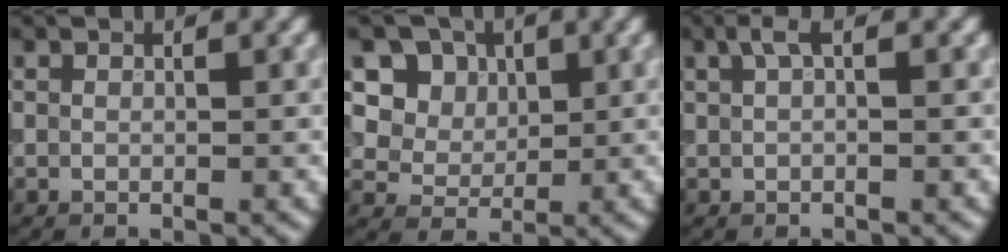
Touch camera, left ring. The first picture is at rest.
{"total": 10.1, "force": [4.9, 7.7, 4.2], "torque": [-0.100, 0.015, 0.076]}
{"total": 1.2, "force": [0.5, 0.1, 1.1], "torque": [-0.024, 0.004, 0.008]}